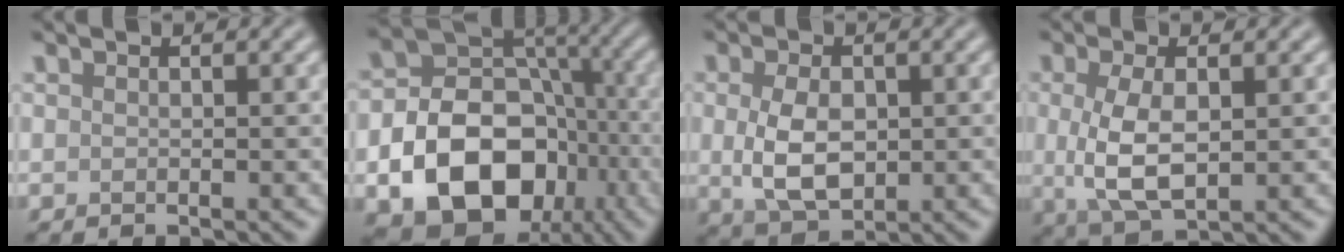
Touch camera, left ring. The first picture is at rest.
{"total": 13.5, "force": [-4.5, 10.1, 7.9], "torque": [-0.126, -0.017, -0.084]}
{"total": 5.2, "force": [-0.1, 3.4, 3.9], "torque": [-0.085, -0.005, 0.002]}
{"total": 5.1, "force": [0.1, 2.3, 4.5], "torque": [-0.102, -0.005, 0.005]}